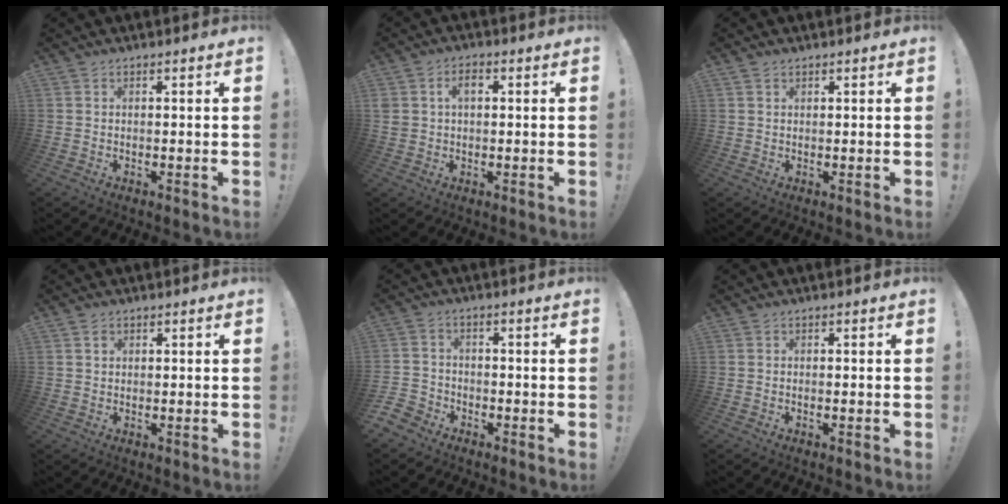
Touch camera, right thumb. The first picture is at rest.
{"total": 4.5, "force": [0.9, 3.2, 3.0], "torque": [-0.055, 0.012, 0.015]}
{"total": 0.9, "force": [0.8, 0.4, 0.2], "torque": [0.003, -0.004, 0.015]}
{"total": 1.5, "force": [0.7, 1.1, 0.7], "torque": [-0.014, 0.004, 0.012]}
{"total": 4.4, "force": [-3.2, 2.9, 0.8], "torque": [-0.019, 0.017, -0.063]}
{"total": 0.0}